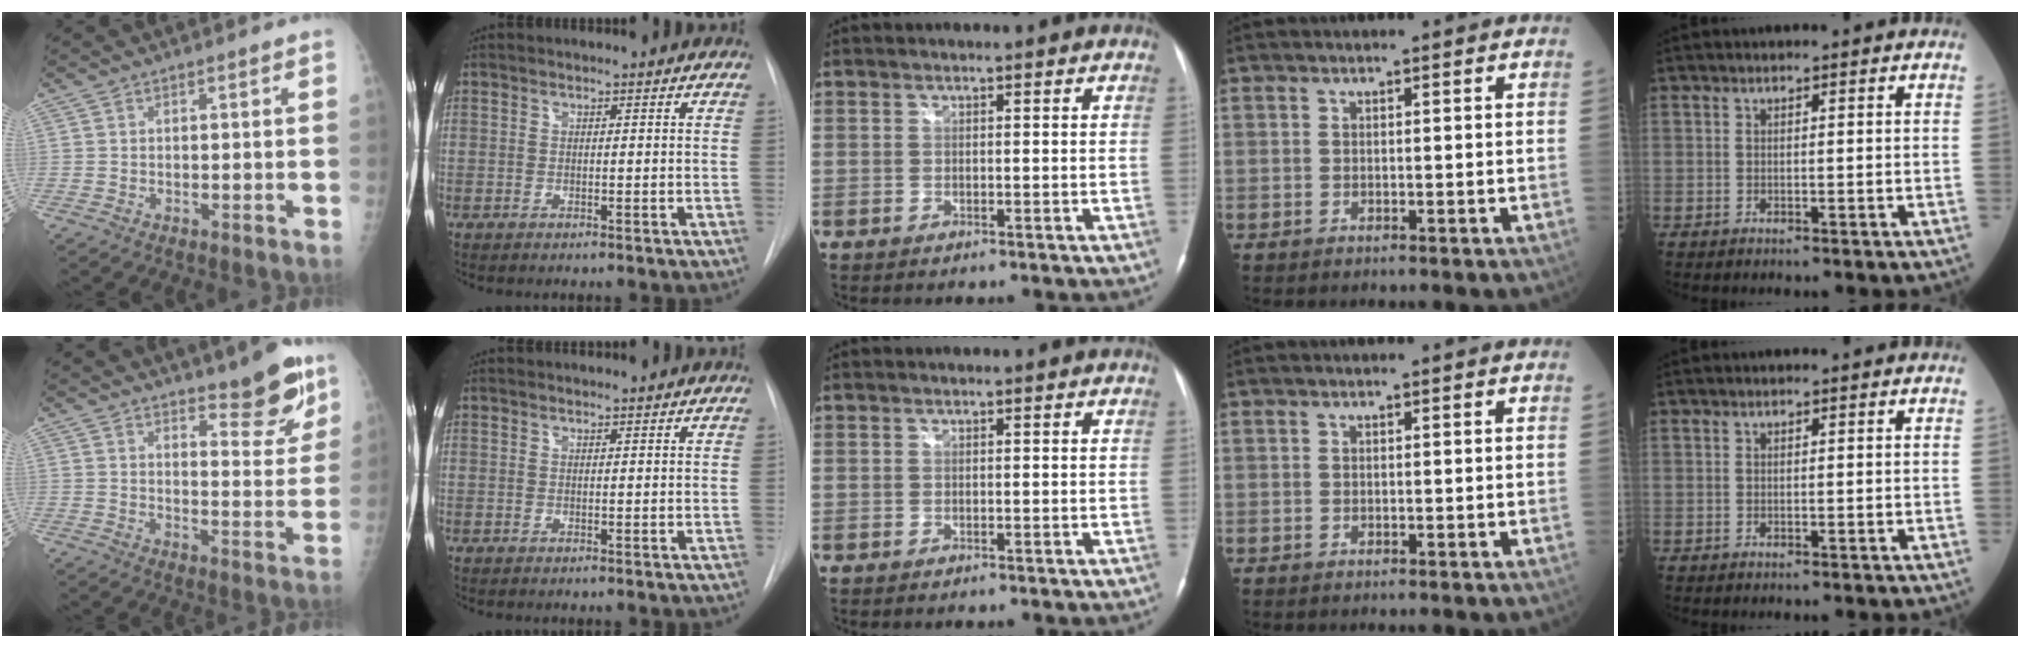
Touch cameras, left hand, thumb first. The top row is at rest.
{"thumb": {"total": 9.6, "force": [6.9, 2.7, 6.1], "torque": [-0.054, -0.053, 0.103]}, "index": {"total": 0.8, "force": [0.8, -0.1, 0.1], "torque": [-0.004, 0.004, 0.015]}}